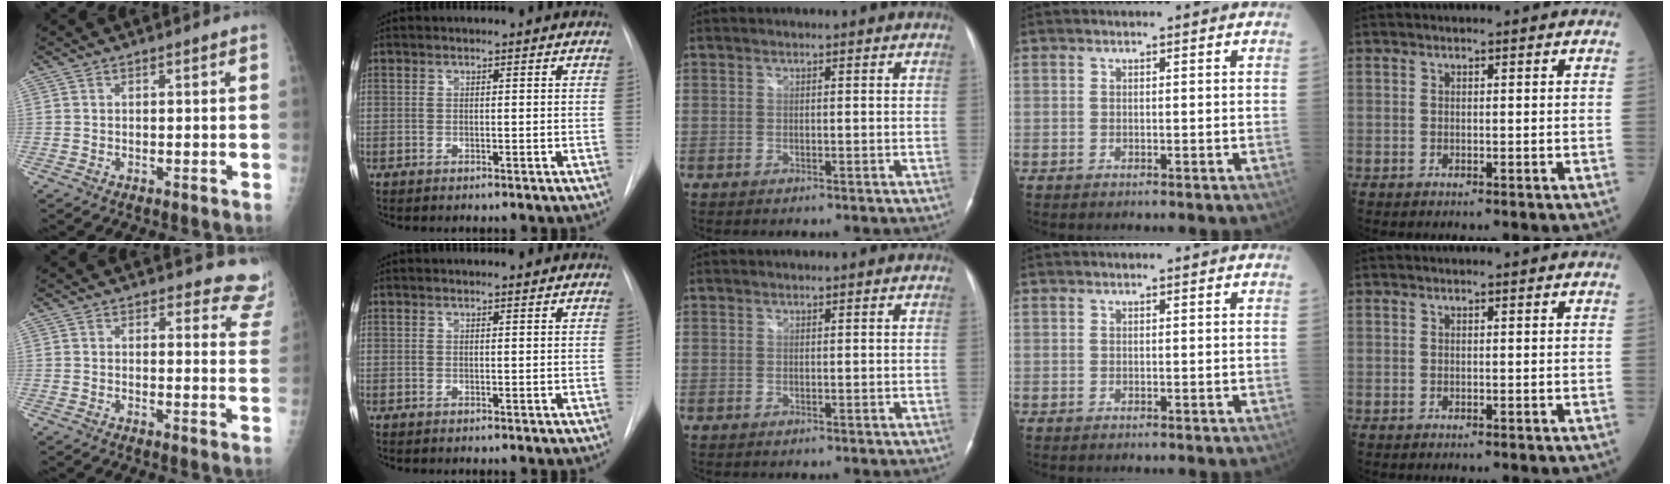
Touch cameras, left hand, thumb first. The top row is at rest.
{"thumb": {"total": 9.2, "force": [8.8, 2.7, -0.1], "torque": [0.060, -0.067, 0.059]}, "index": {"total": 0.7, "force": [0.7, 0.1, 0.1], "torque": [-0.008, 0.002, 0.009]}}